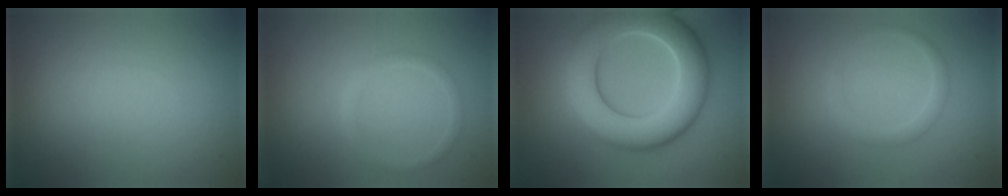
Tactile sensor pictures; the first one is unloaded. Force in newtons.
{"total": 1.2, "press": 1.2, "slide": 0.0}
{"total": 10.3, "press": 10.3, "slide": 0.4}
{"total": 1.6, "press": 1.6, "slide": 0.1}